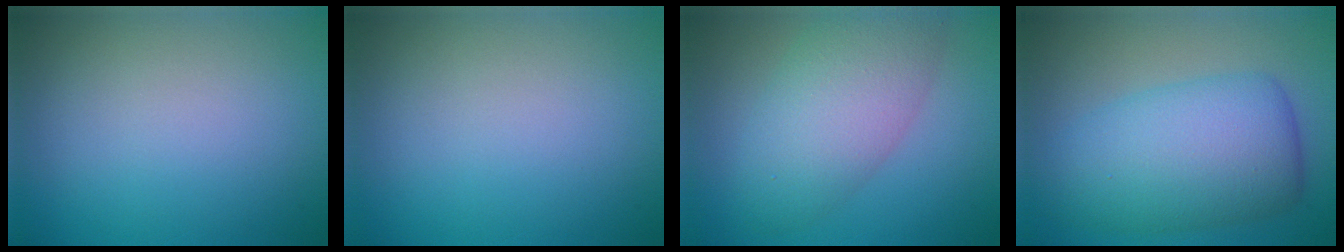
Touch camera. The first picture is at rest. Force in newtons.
{"total": 0.0}
{"total": 6.1, "press": 6.1, "slide": 0.3}
{"total": 8.2, "press": 8.2, "slide": 0.2}